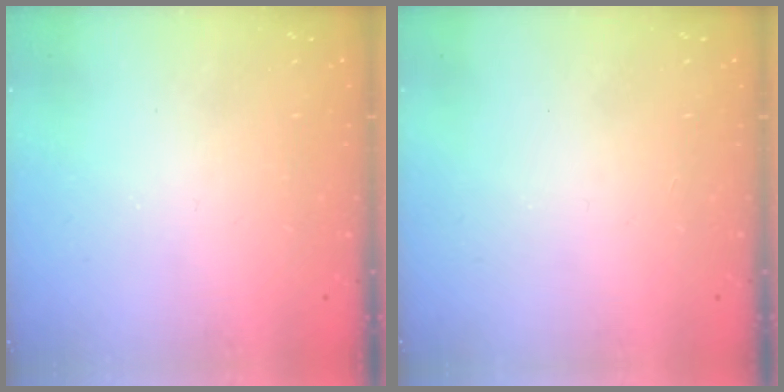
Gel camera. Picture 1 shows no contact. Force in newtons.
{"total": 0.0}